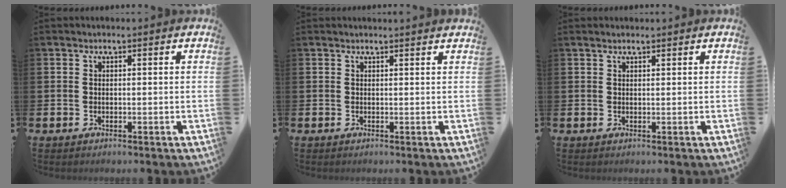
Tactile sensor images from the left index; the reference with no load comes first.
{"total": 0.6, "force": [0.6, -0.1, 0.0], "torque": [0.014, -0.007, 0.008]}
{"total": 1.1, "force": [1.0, 0.2, 0.3], "torque": [-0.003, 0.000, 0.017]}